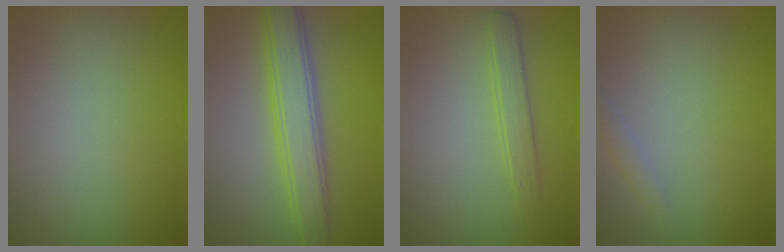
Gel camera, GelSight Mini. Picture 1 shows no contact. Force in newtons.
{"total": 5.3, "press": 5.3, "slide": 0.1}
{"total": 2.0, "press": 2.0, "slide": 0.0}
{"total": 1.0, "press": 1.0, "slide": 0.0}